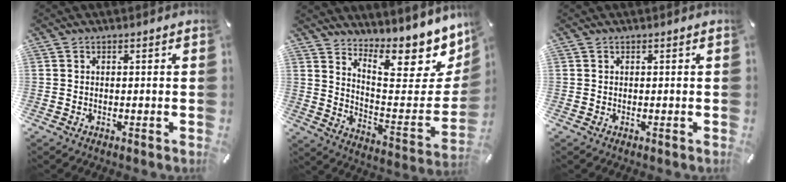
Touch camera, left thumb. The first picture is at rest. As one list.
[{"total": 15.6, "force": [11.4, 5.5, 9.1], "torque": [-0.109, -0.111, 0.185]}, {"total": 0.0}]